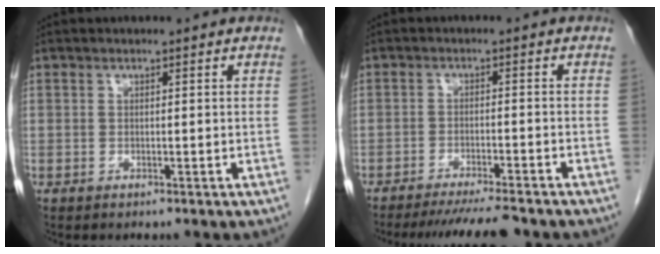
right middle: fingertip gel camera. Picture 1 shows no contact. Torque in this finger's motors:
{"motor_torque": [0.15, -0.13, 0.12, 0.06]}